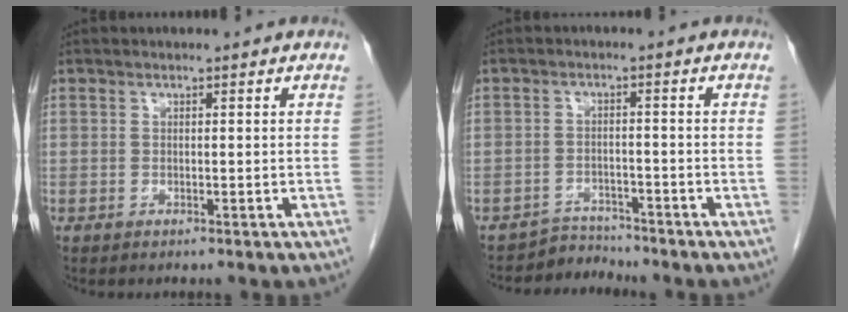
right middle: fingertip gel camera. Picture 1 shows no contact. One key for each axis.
{"total": 3.3, "fx": -2.9, "fy": 0.3, "fz": -1.4, "tx": 0.031, "ty": -0.001, "tz": -0.048}